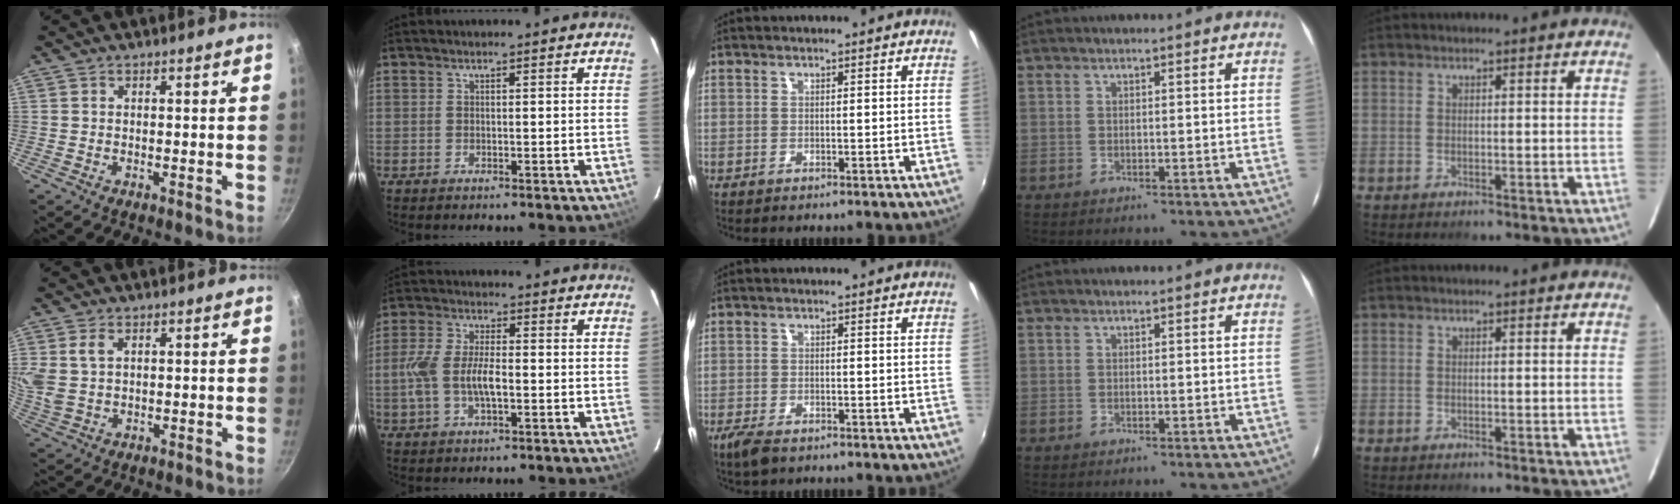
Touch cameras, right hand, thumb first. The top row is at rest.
{"thumb": {"total": 6.2, "force": [2.0, 4.0, 4.2], "torque": [-0.085, -0.003, 0.046]}, "index": {"total": 8.4, "force": [-1.6, 3.6, 7.4], "torque": [-0.155, 0.004, -0.032]}, "middle": {"total": 3.7, "force": [-2.6, 1.4, 2.3], "torque": [-0.055, -0.011, -0.049]}}